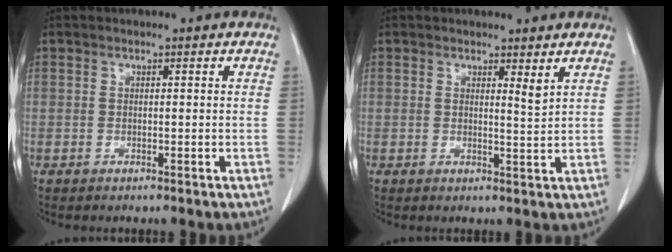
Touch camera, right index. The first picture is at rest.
{"total": 1.8, "force": [1.3, 0.0, 1.2], "torque": [-0.020, -0.015, 0.020]}